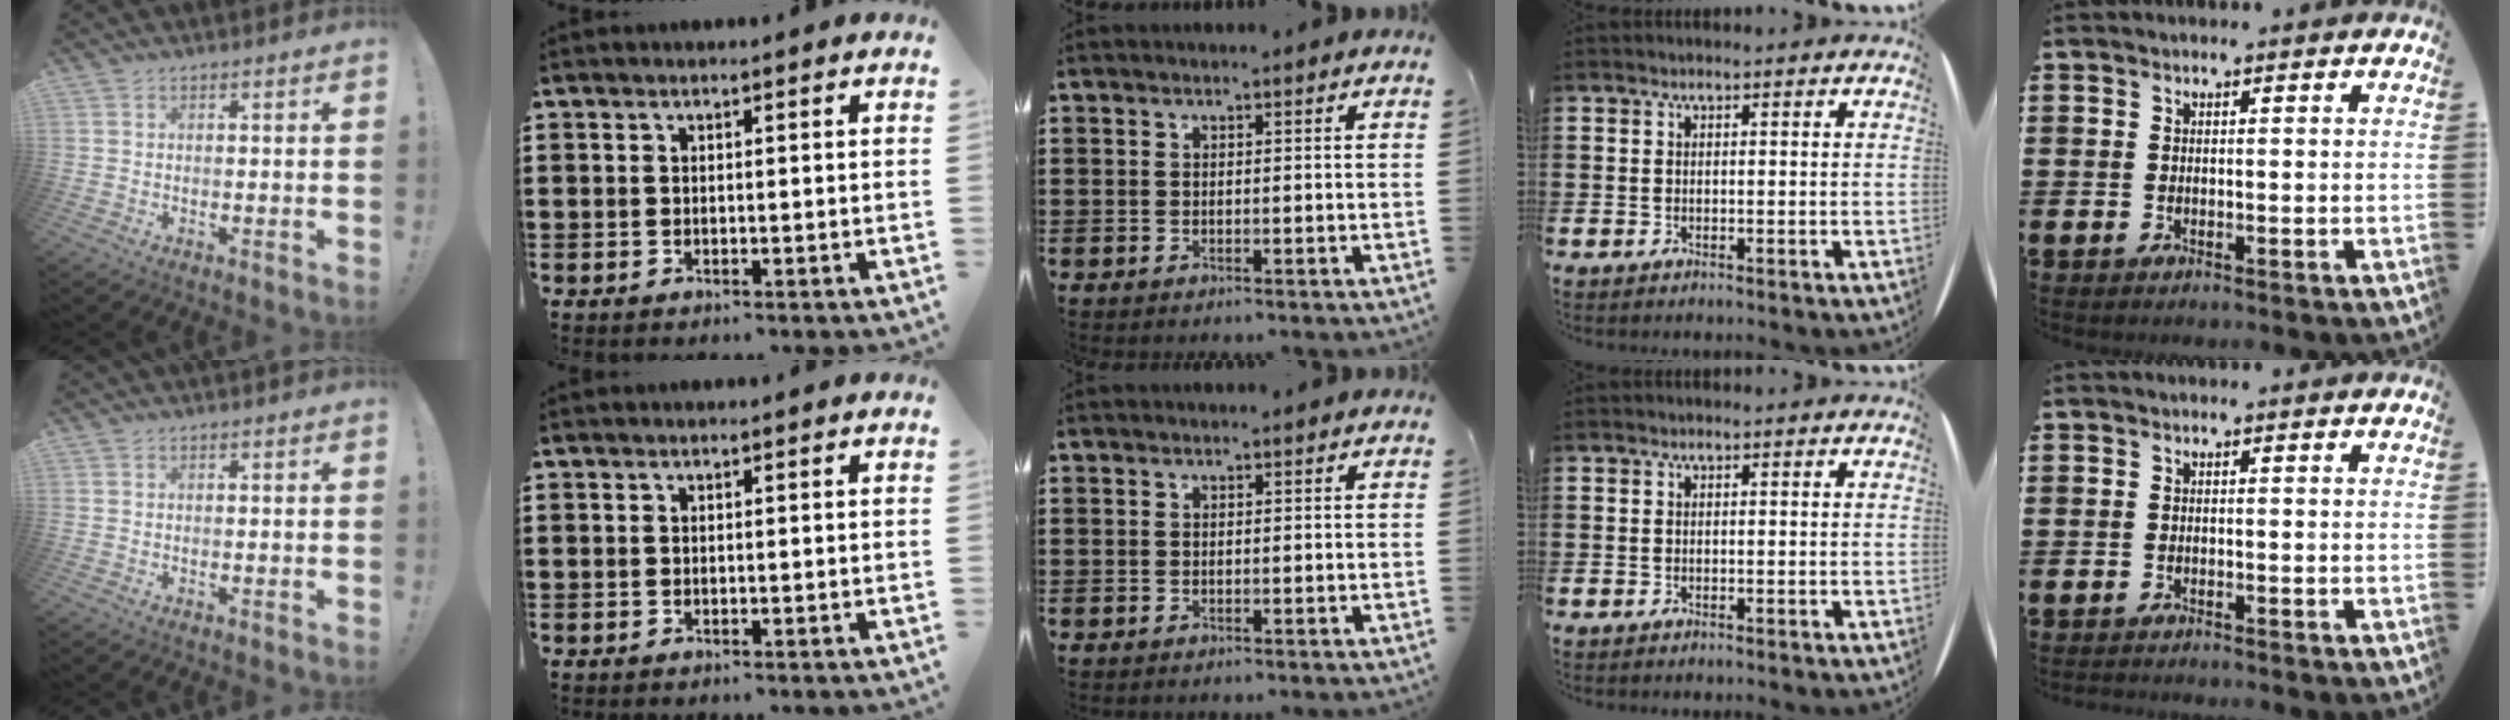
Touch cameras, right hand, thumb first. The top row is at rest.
{"little": {"total": 0.5, "force": [-0.5, 0.0, 0.0], "torque": [-0.001, -0.003, -0.011]}}